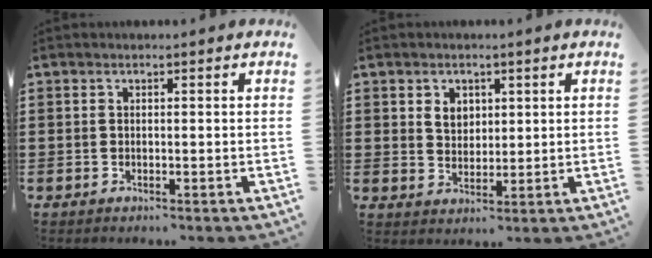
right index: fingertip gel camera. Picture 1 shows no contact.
{"total": 3.2, "force": [1.5, 2.5, 1.4], "torque": [-0.035, 0.011, 0.026]}